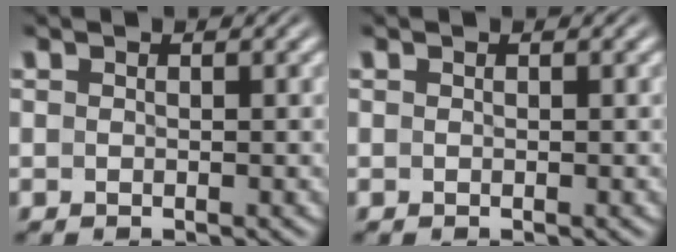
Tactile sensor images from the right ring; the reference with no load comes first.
{"total": 0.0}